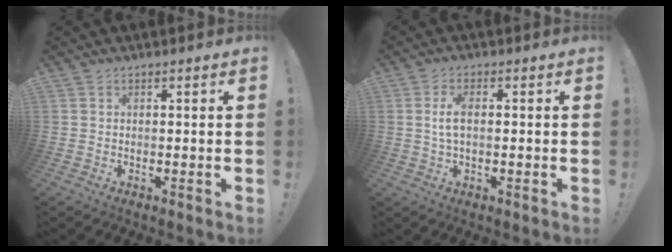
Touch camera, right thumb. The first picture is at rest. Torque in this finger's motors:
{"motor_torque": [-0.14, -0.10, 0.06, 0.46, 0.20]}